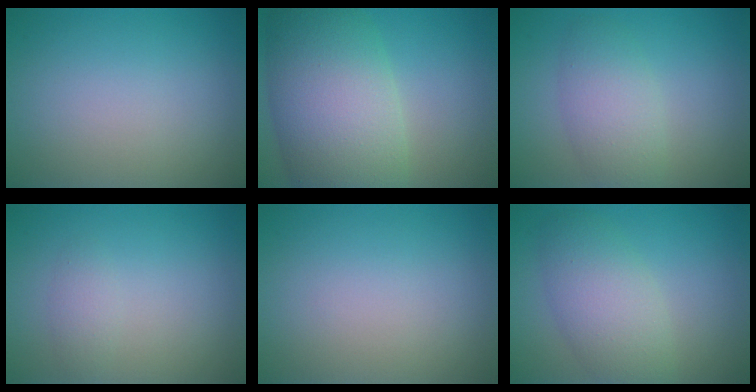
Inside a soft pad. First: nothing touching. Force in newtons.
{"total": 11.4, "press": 11.4, "slide": 0.5}
{"total": 3.7, "press": 3.7, "slide": 0.2}
{"total": 1.1, "press": 1.1, "slide": 0.1}
{"total": 0.0}
{"total": 4.9, "press": 4.9, "slide": 0.4}